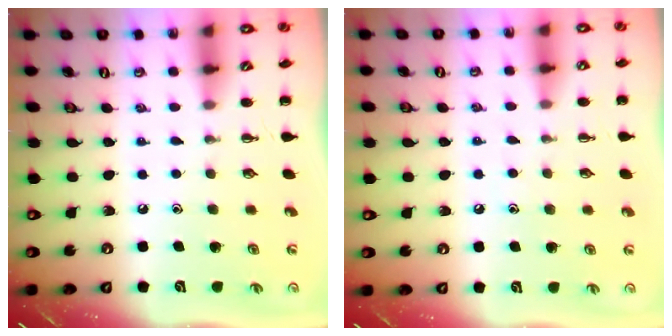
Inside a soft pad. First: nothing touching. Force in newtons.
{"total": 4.8, "press": 4.6, "slide": 1.4}